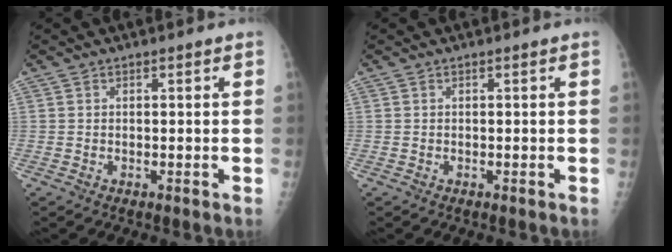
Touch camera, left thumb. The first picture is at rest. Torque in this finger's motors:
{"motor_torque": [-0.07, 0.13, 0.14, 0.08, 0.02]}